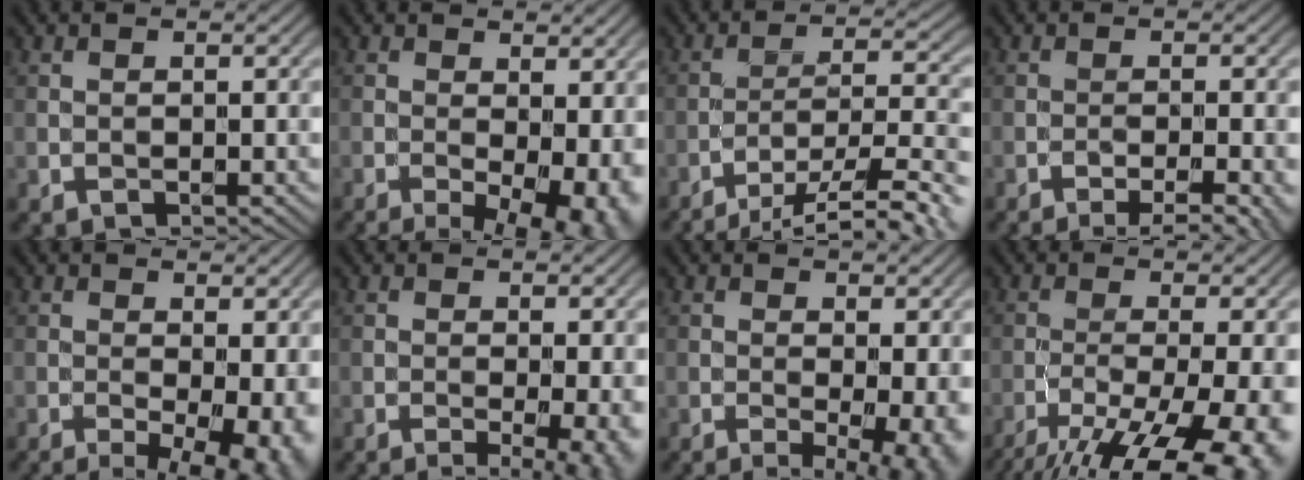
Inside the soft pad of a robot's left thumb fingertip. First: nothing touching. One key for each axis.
{"total": 11.3, "fx": -2.9, "fy": 4.8, "fz": 9.8, "tx": -0.131, "ty": -0.013, "tz": -0.025}
{"total": 14.5, "fx": -11.1, "fy": 3.3, "fz": 8.7, "tx": -0.121, "ty": 0.001, "tz": -0.140}
{"total": 6.7, "fx": -3.7, "fy": 1.5, "fz": 5.3, "tx": -0.066, "ty": -0.001, "tz": -0.043}
{"total": 10.4, "fx": -3.1, "fy": 3.9, "fz": 9.2, "tx": -0.130, "ty": -0.010, "tz": -0.034}
{"total": 7.0, "fx": -2.0, "fy": 1.8, "fz": 6.4, "tx": -0.082, "ty": -0.009, "tz": -0.019}
{"total": 7.6, "fx": -1.8, "fy": 2.3, "fz": 7.1, "tx": -0.089, "ty": -0.003, "tz": -0.018}
{"total": 15.1, "fx": -8.7, "fy": 4.4, "fz": 11.6, "tx": -0.189, "ty": -0.033, "tz": -0.114}